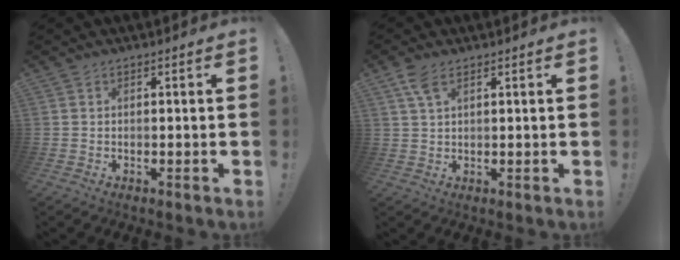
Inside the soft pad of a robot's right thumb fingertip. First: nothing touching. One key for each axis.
{"total": 5.0, "fx": 2.9, "fy": 2.2, "fz": 3.5, "tx": -0.072, "ty": -0.006, "tz": 0.055}